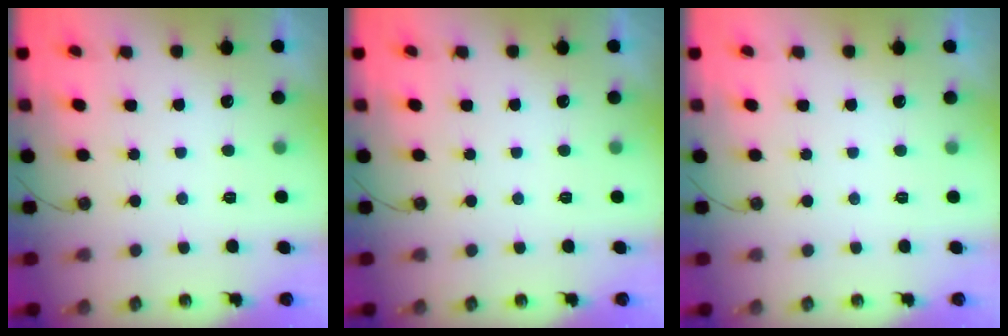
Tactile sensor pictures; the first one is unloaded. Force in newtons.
{"total": 0.0}
{"total": 0.0}